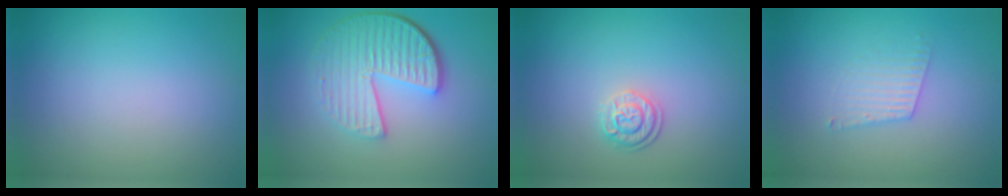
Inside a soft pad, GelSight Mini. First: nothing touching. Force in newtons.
{"total": 6.3, "press": 4.5, "slide": 4.5}
{"total": 2.1, "press": 1.8, "slide": 1.2}
{"total": 2.0, "press": 2.0, "slide": 0.1}